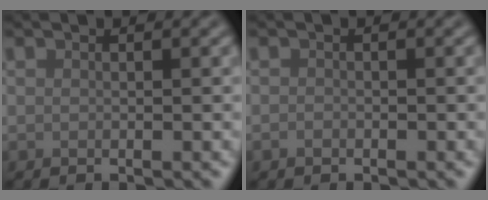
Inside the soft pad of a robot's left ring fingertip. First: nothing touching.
{"total": 0.7, "force": [-0.4, 0.5, 0.2], "torque": [-0.002, -0.003, -0.009]}